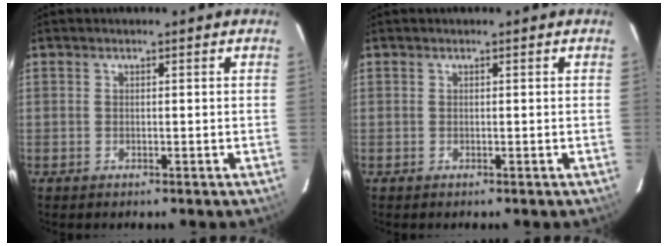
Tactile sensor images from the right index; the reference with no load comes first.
{"total": 0.0}